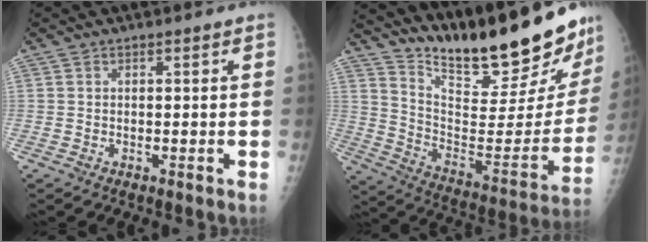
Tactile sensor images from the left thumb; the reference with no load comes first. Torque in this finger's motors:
{"motor_torque": [0.72, 0.44, 0.83, -1.94, 0.08]}